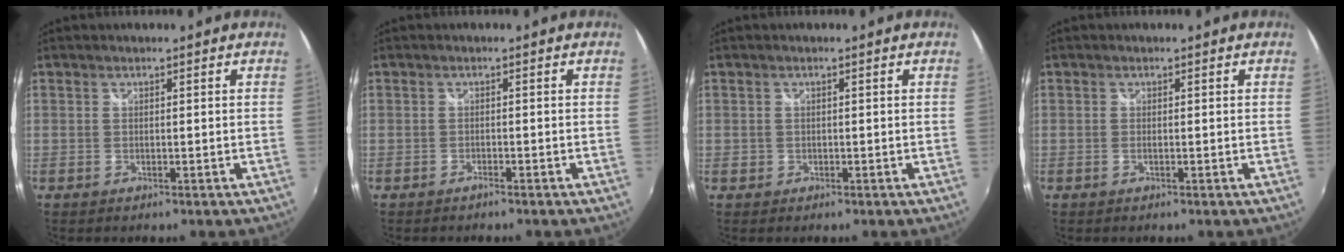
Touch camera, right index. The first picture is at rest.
{"total": 0.9, "force": [-0.9, 0.1, 0.4], "torque": [-0.008, -0.001, -0.017]}
{"total": 1.2, "force": [-0.4, 1.1, 0.3], "torque": [-0.005, -0.002, -0.006]}
{"total": 0.7, "force": [-0.2, 0.0, 0.6], "torque": [-0.012, 0.000, -0.006]}